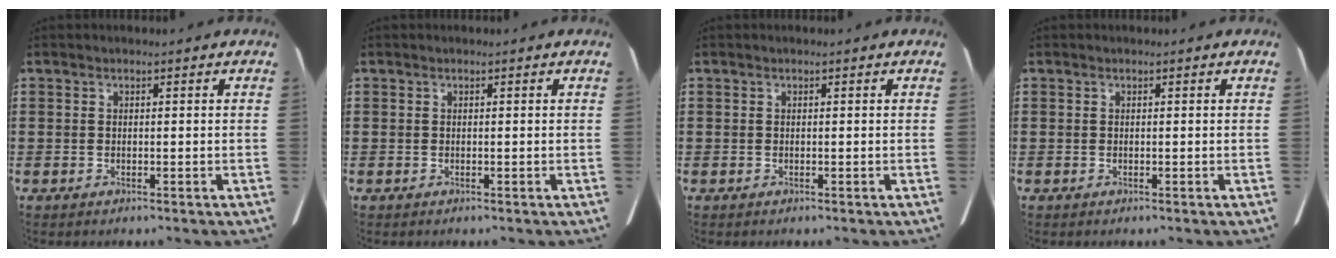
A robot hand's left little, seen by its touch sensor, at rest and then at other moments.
{"total": 0.0}
{"total": 0.0}
{"total": 0.0}